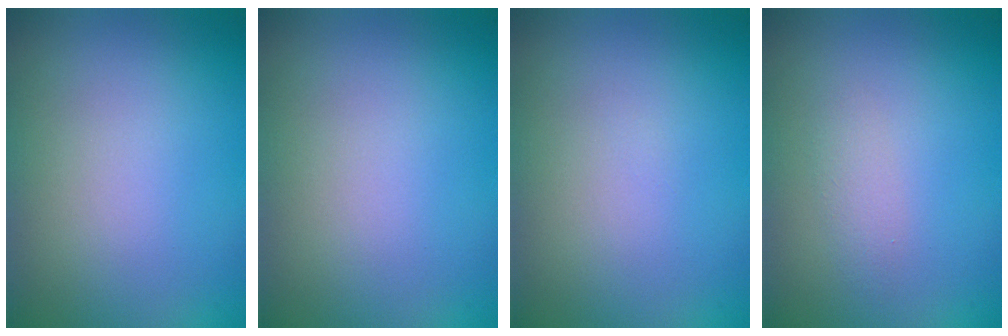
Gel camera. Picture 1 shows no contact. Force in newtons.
{"total": 0.0}
{"total": 0.0}
{"total": 1.1, "press": 1.1, "slide": 0.0}